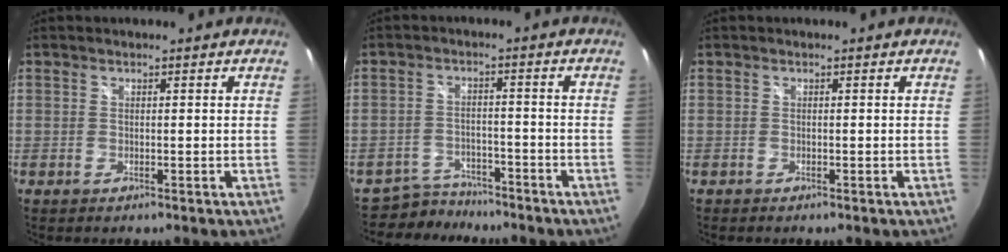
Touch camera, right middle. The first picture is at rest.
{"total": 5.7, "force": [-5.2, 2.2, -0.4], "torque": [-0.007, 0.009, -0.088]}
{"total": 0.0}